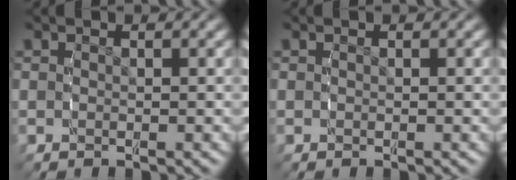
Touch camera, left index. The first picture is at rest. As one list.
[{"total": 0.0}]